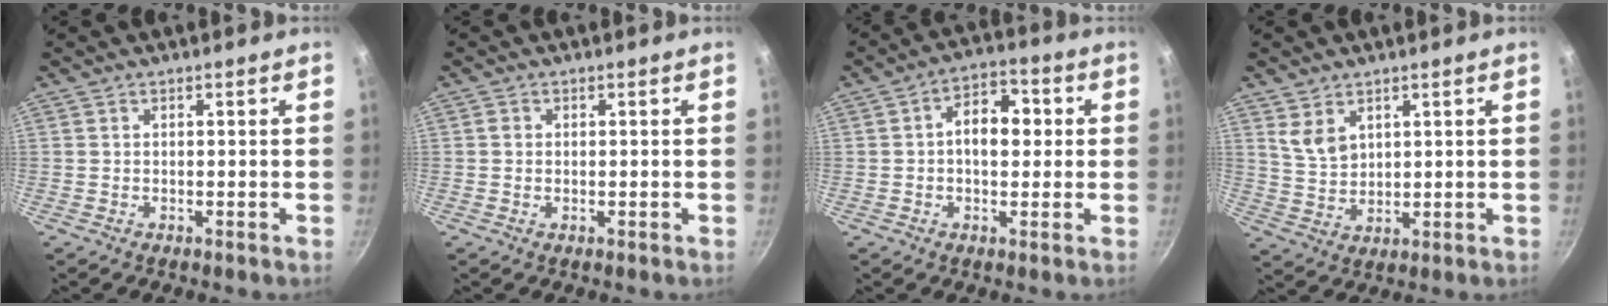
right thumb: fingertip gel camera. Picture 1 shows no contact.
{"total": 0.8, "force": [0.0, 0.7, 0.4], "torque": [-0.007, -0.001, -0.001]}
{"total": 8.4, "force": [0.6, 5.3, 6.6], "torque": [-0.077, 0.019, 0.002]}
{"total": 5.0, "force": [2.8, 3.2, 2.8], "torque": [-0.040, -0.019, 0.065]}